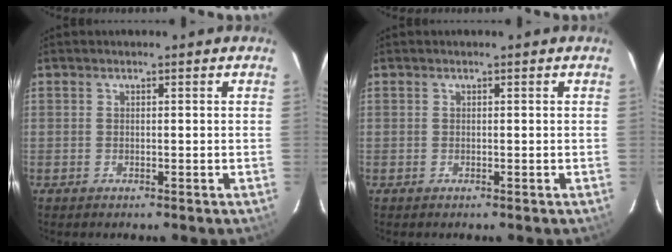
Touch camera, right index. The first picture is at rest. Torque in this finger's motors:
{"motor_torque": [0.03, 0.04, -0.03, 0.00]}